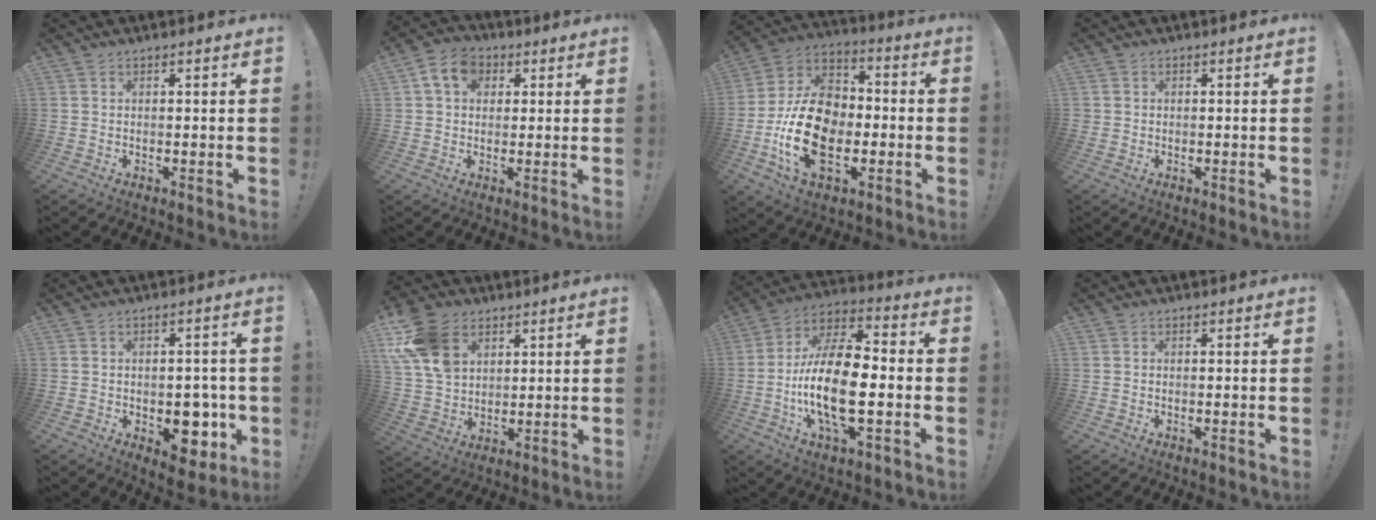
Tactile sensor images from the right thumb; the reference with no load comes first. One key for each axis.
{"total": 9.1, "fx": 3.2, "fy": 6.9, "fz": 4.9, "tx": -0.078, "ty": 0.006, "tz": 0.062}
{"total": 21.7, "fx": -5.1, "fy": 14.5, "fz": 15.4, "tx": -0.294, "ty": 0.031, "tz": -0.075}
{"total": 0.9, "fx": 0.2, "fy": 0.9, "fz": 0.1, "tx": -0.005, "ty": 0.004, "tz": 0.004}
{"total": 10.7, "fx": -2.9, "fy": 7.5, "fz": 7.0, "tx": -0.048, "ty": 0.013, "tz": -0.038}
{"total": 16.1, "fx": 7.2, "fy": 11.4, "fz": 8.8, "tx": -0.174, "ty": -0.030, "tz": 0.144}
{"total": 20.3, "fx": -4.0, "fy": 8.8, "fz": 17.9, "tx": -0.354, "ty": 0.009, "tz": -0.070}
{"total": 0.0}